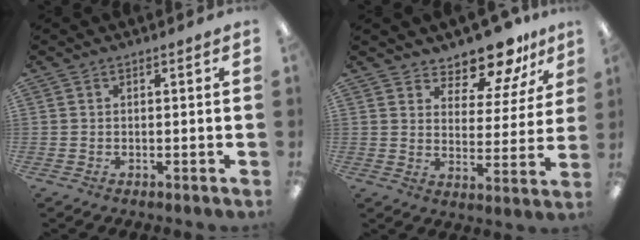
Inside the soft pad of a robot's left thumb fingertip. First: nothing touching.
{"total": 11.4, "force": [10.3, 3.6, 3.1], "torque": [-0.048, -0.085, 0.189]}